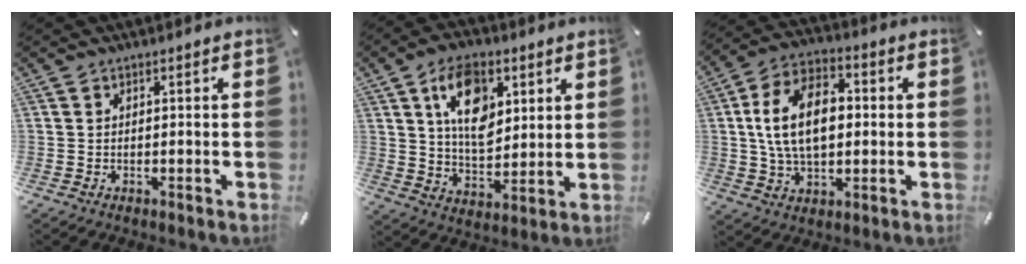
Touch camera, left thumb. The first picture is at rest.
{"total": 14.2, "force": [5.9, 9.1, 9.2], "torque": [-0.146, -0.003, 0.107]}
{"total": 15.0, "force": [1.1, 9.7, 11.4], "torque": [-0.233, 0.009, 0.015]}